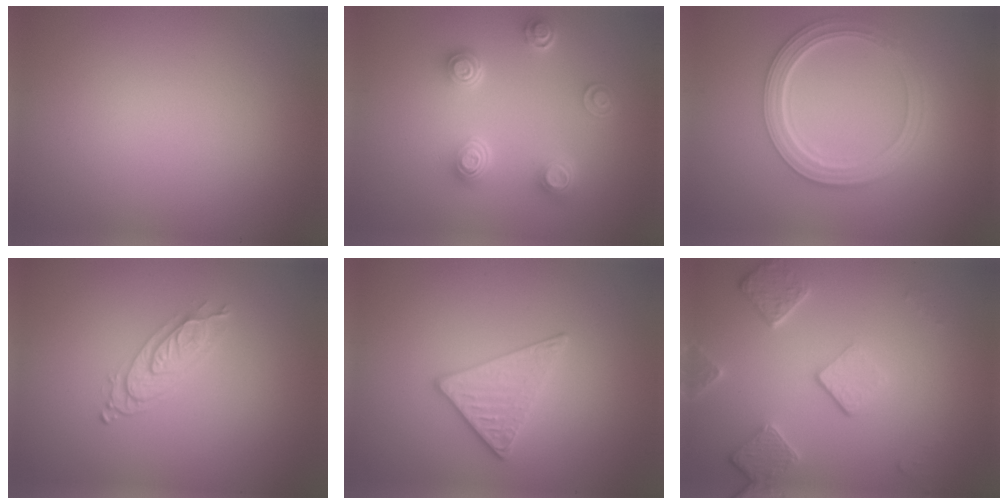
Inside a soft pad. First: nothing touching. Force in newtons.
{"total": 4.1, "press": 3.2, "slide": 2.6}
{"total": 5.2, "press": 4.0, "slide": 3.3}
{"total": 2.7, "press": 2.1, "slide": 1.7}
{"total": 2.9, "press": 2.7, "slide": 1.1}
{"total": 4.1, "press": 3.2, "slide": 2.7}